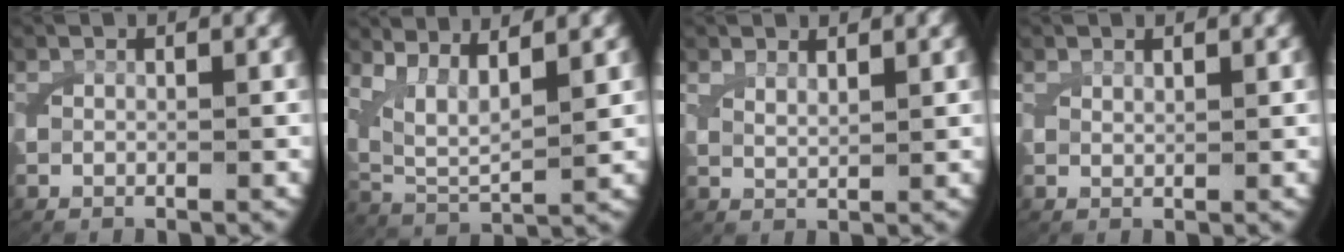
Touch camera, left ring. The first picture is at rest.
{"total": 7.4, "force": [2.4, 5.4, 4.4], "torque": [-0.130, -0.023, 0.043]}
{"total": 1.4, "force": [1.2, -0.2, 0.6], "torque": [-0.015, -0.008, 0.029]}
{"total": 0.8, "force": [0.7, -0.3, 0.2], "torque": [-0.002, -0.004, 0.017]}